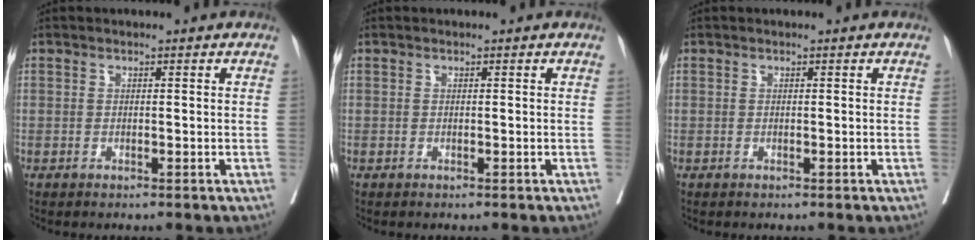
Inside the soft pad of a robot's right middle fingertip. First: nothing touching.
{"total": 0.0}
{"total": 0.0}